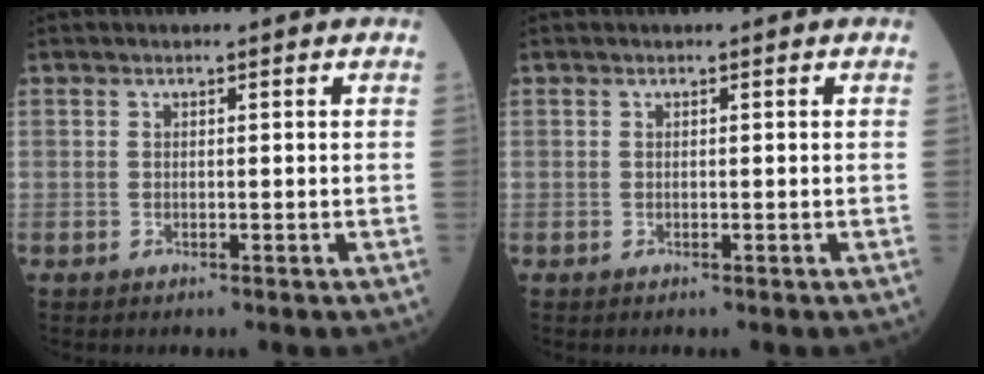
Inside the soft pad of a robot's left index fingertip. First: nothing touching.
{"total": 0.0}